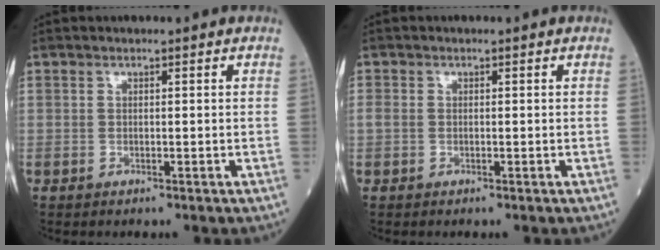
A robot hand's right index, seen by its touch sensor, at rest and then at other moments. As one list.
[{"total": 1.2, "force": [-0.2, 0.4, 1.1], "torque": [-0.034, 0.006, -0.003]}]